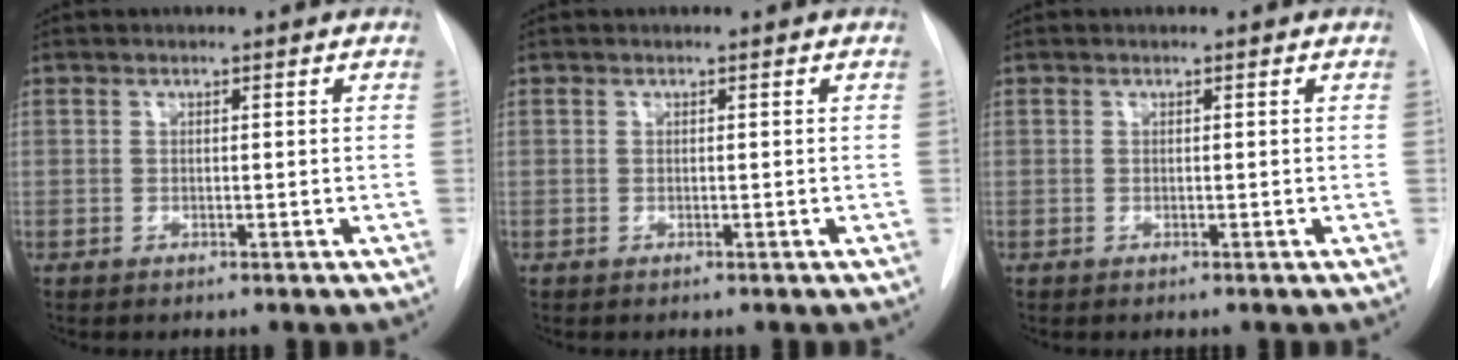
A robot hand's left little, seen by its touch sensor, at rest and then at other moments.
{"total": 0.0}
{"total": 0.0}